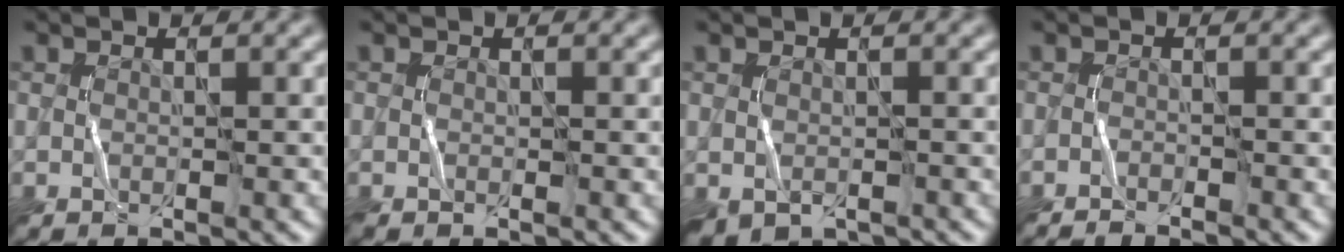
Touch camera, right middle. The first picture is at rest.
{"total": 0.5, "force": [-0.3, 0.1, 0.4], "torque": [-0.008, -0.002, -0.005]}
{"total": 2.0, "force": [-1.1, 1.2, 1.2], "torque": [-0.025, -0.014, -0.013]}
{"total": 1.8, "force": [-1.7, 0.1, 0.5], "torque": [-0.014, -0.001, -0.031]}